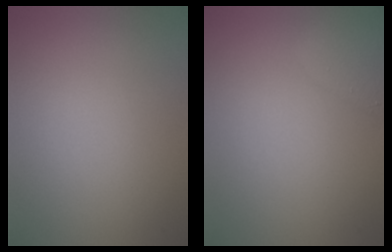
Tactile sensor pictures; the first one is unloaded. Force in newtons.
{"total": 2.7, "press": 2.7, "slide": 0.2}